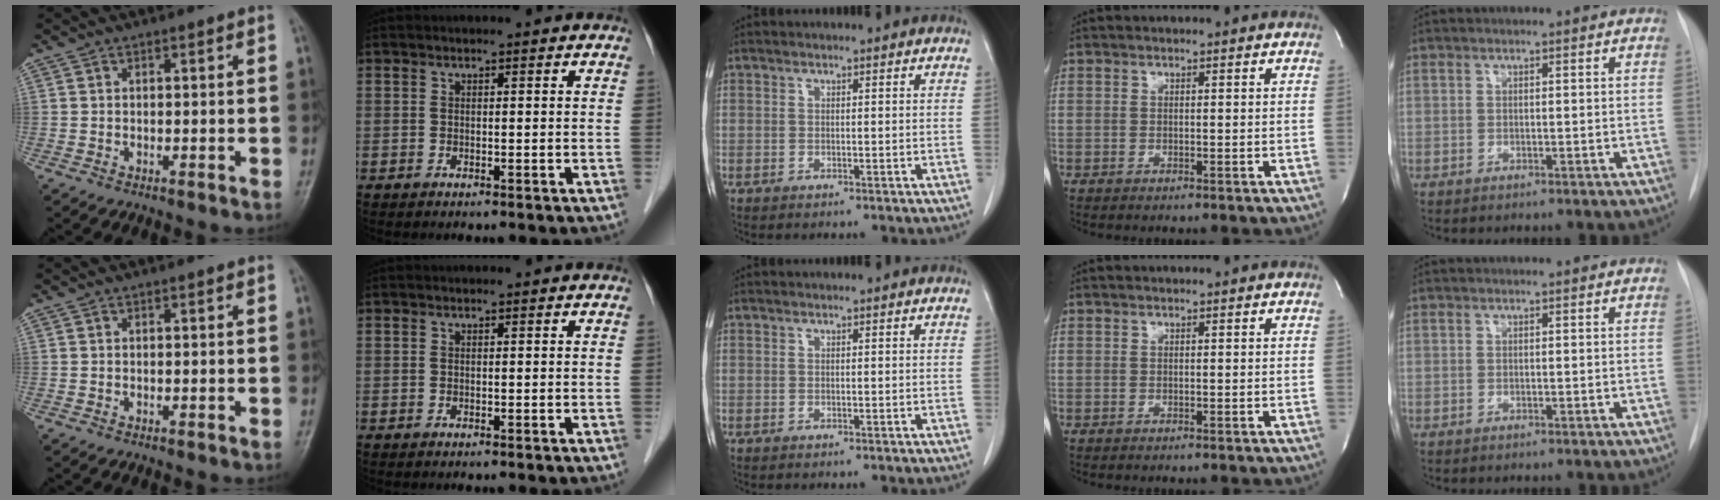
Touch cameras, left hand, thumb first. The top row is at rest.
{}